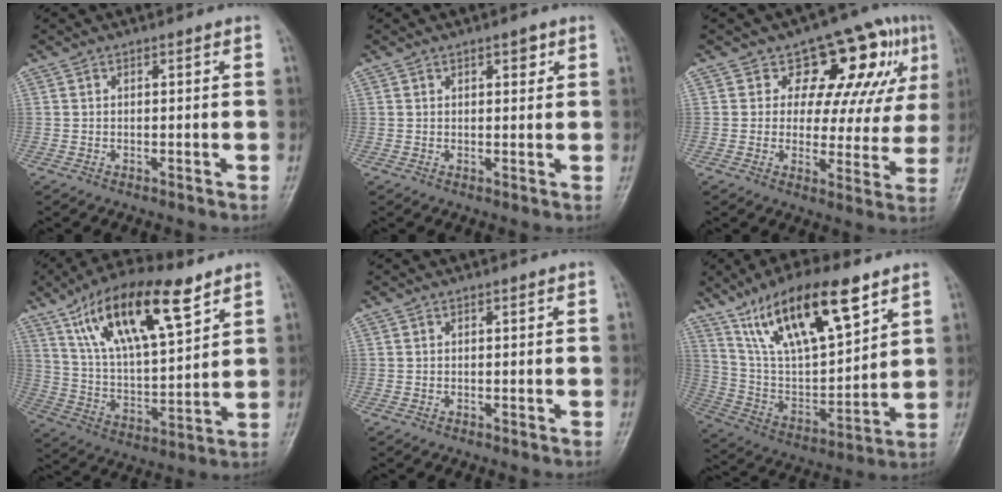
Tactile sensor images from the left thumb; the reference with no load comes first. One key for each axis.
{"total": 2.1, "fx": 1.2, "fy": 1.0, "fz": 1.5, "tx": -0.011, "ty": -0.004, "tz": 0.016}
{"total": 14.6, "fx": 6.8, "fy": 8.0, "fz": 10.1, "tx": -0.069, "ty": -0.020, "tz": 0.088}
{"total": 20.4, "fx": 11.3, "fy": 7.4, "fz": 15.3, "tx": -0.244, "ty": -0.030, "tz": 0.206}
{"total": 0.0}
{"total": 21.3, "fx": 12.7, "fy": 7.5, "fz": 15.4, "tx": -0.245, "ty": -0.037, "tz": 0.242}